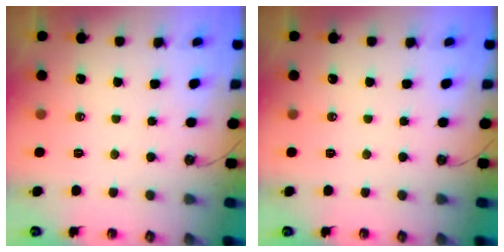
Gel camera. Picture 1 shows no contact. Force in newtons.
{"total": 0.0}